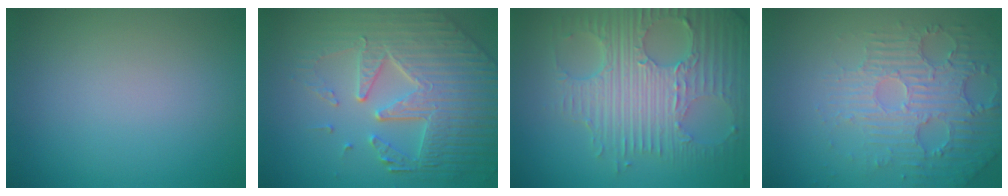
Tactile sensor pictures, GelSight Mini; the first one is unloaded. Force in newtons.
{"total": 7.8, "press": 5.9, "slide": 5.1}
{"total": 8.6, "press": 6.0, "slide": 6.1}
{"total": 6.2, "press": 3.8, "slide": 4.9}